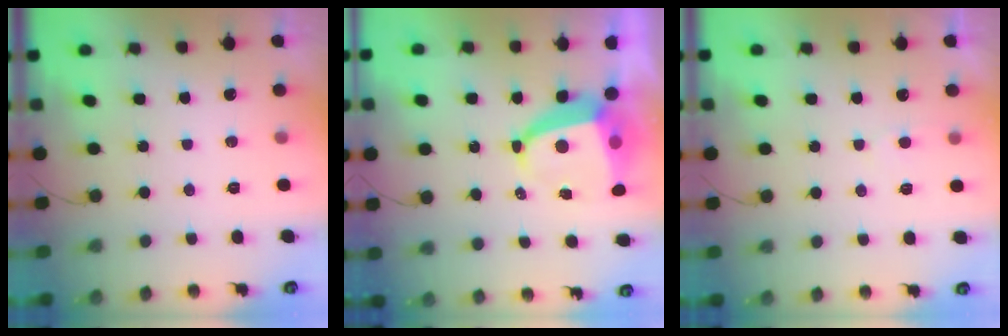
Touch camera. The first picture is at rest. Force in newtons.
{"total": 7.9, "press": 7.8, "slide": 1.1}
{"total": 2.9, "press": 2.8, "slide": 0.3}